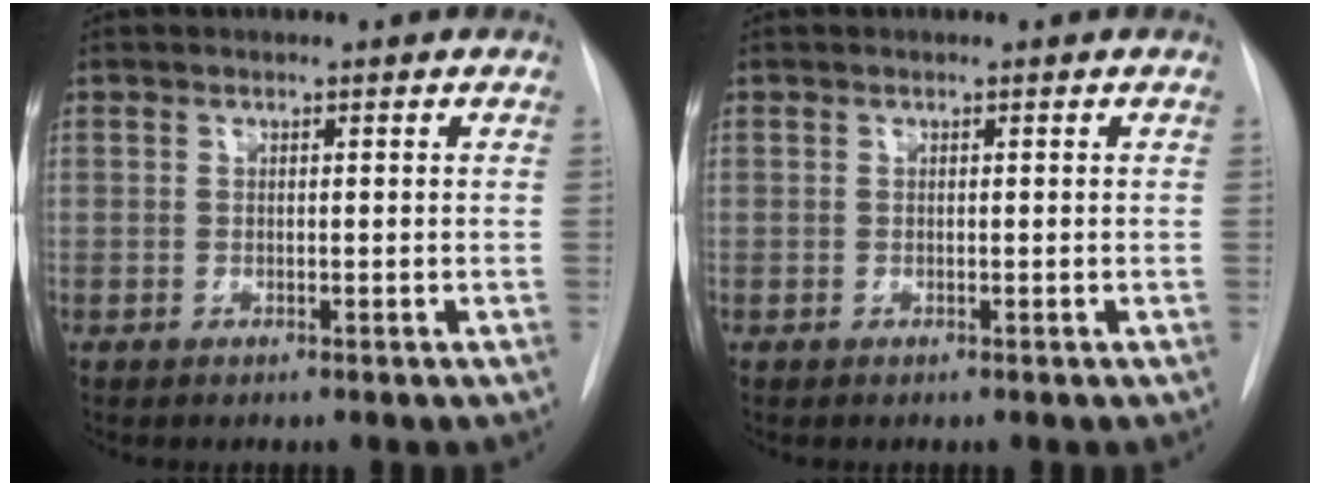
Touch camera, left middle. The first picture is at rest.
{"total": 0.0}